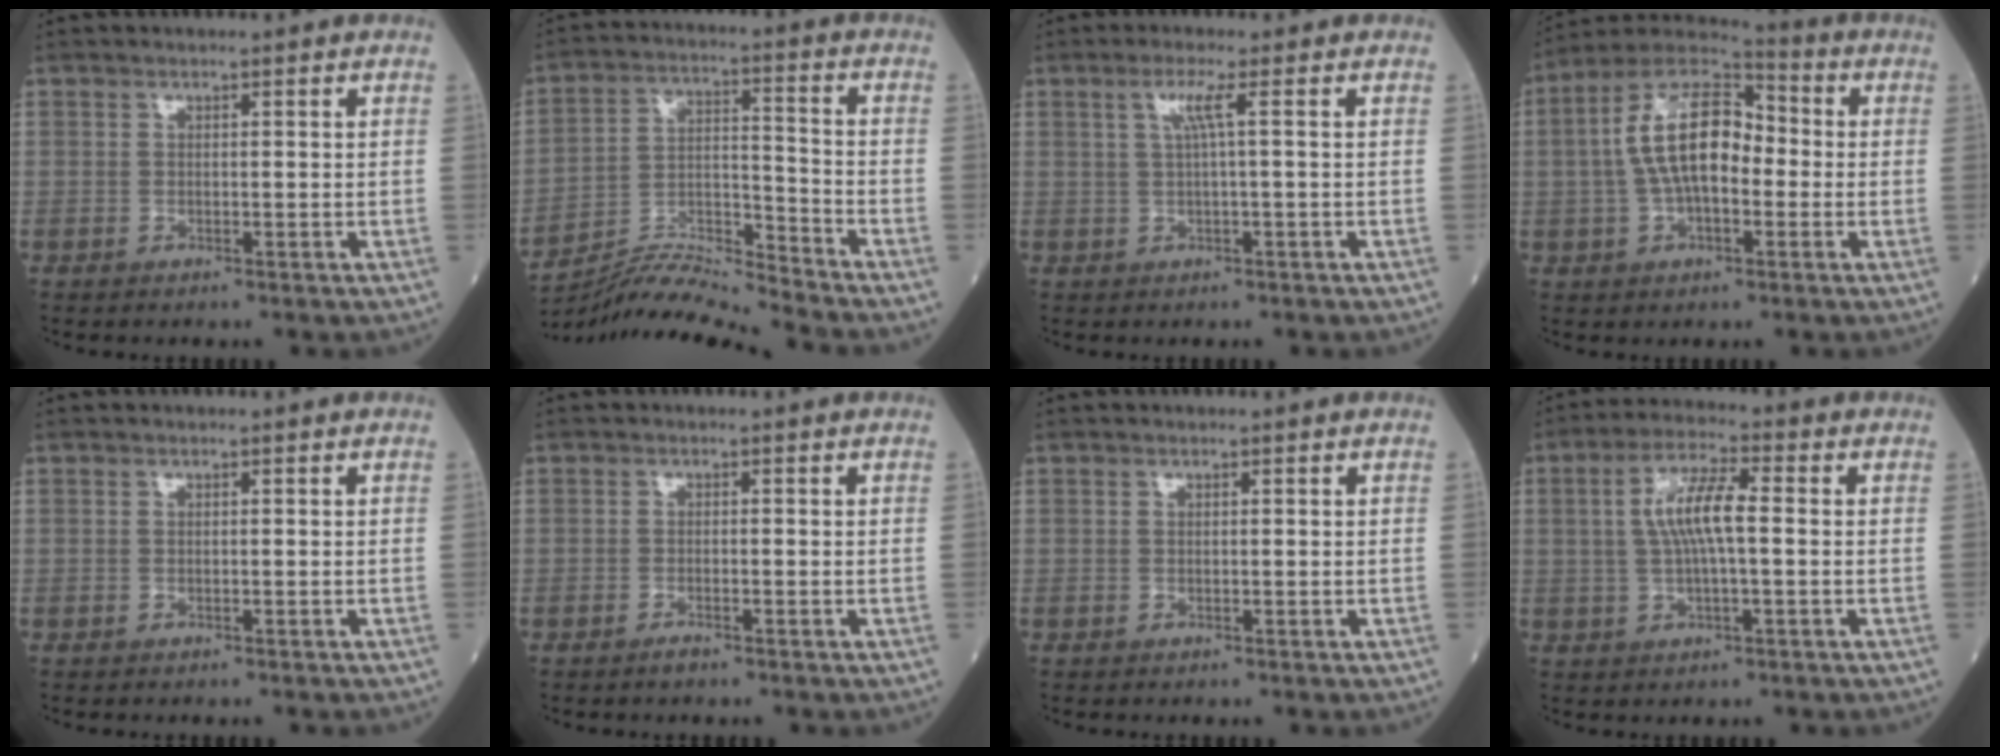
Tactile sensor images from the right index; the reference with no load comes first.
{"total": 9.9, "force": [-9.5, -2.6, 0.7], "torque": [-0.027, 0.015, -0.174]}
{"total": 2.7, "force": [0.7, -0.6, 2.6], "torque": [-0.055, 0.006, 0.014]}
{"total": 12.7, "force": [0.0, 5.7, 11.4], "torque": [-0.228, 0.035, -0.005]}
{"total": 0.0}
{"total": 1.0, "force": [-0.8, 0.1, 0.6], "torque": [-0.015, 0.000, -0.015]}
{"total": 0.0}
{"total": 7.3, "force": [0.6, 1.5, 7.2], "torque": [-0.145, 0.015, 0.008]}